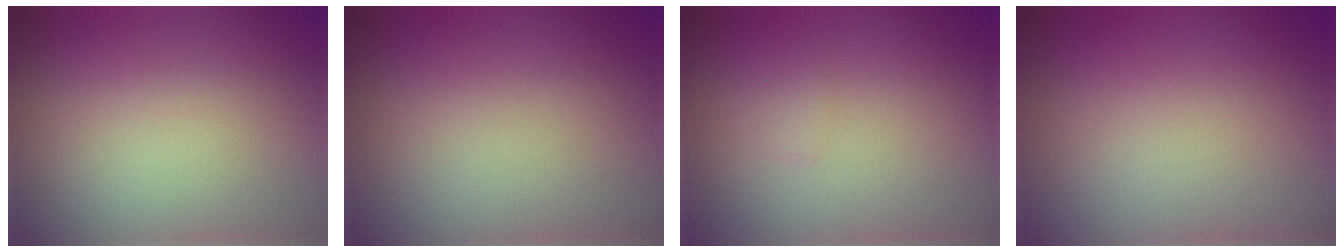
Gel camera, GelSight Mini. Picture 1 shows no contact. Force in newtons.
{"total": 0.0}
{"total": 0.7, "press": 0.7, "slide": 0.1}
{"total": 0.0}